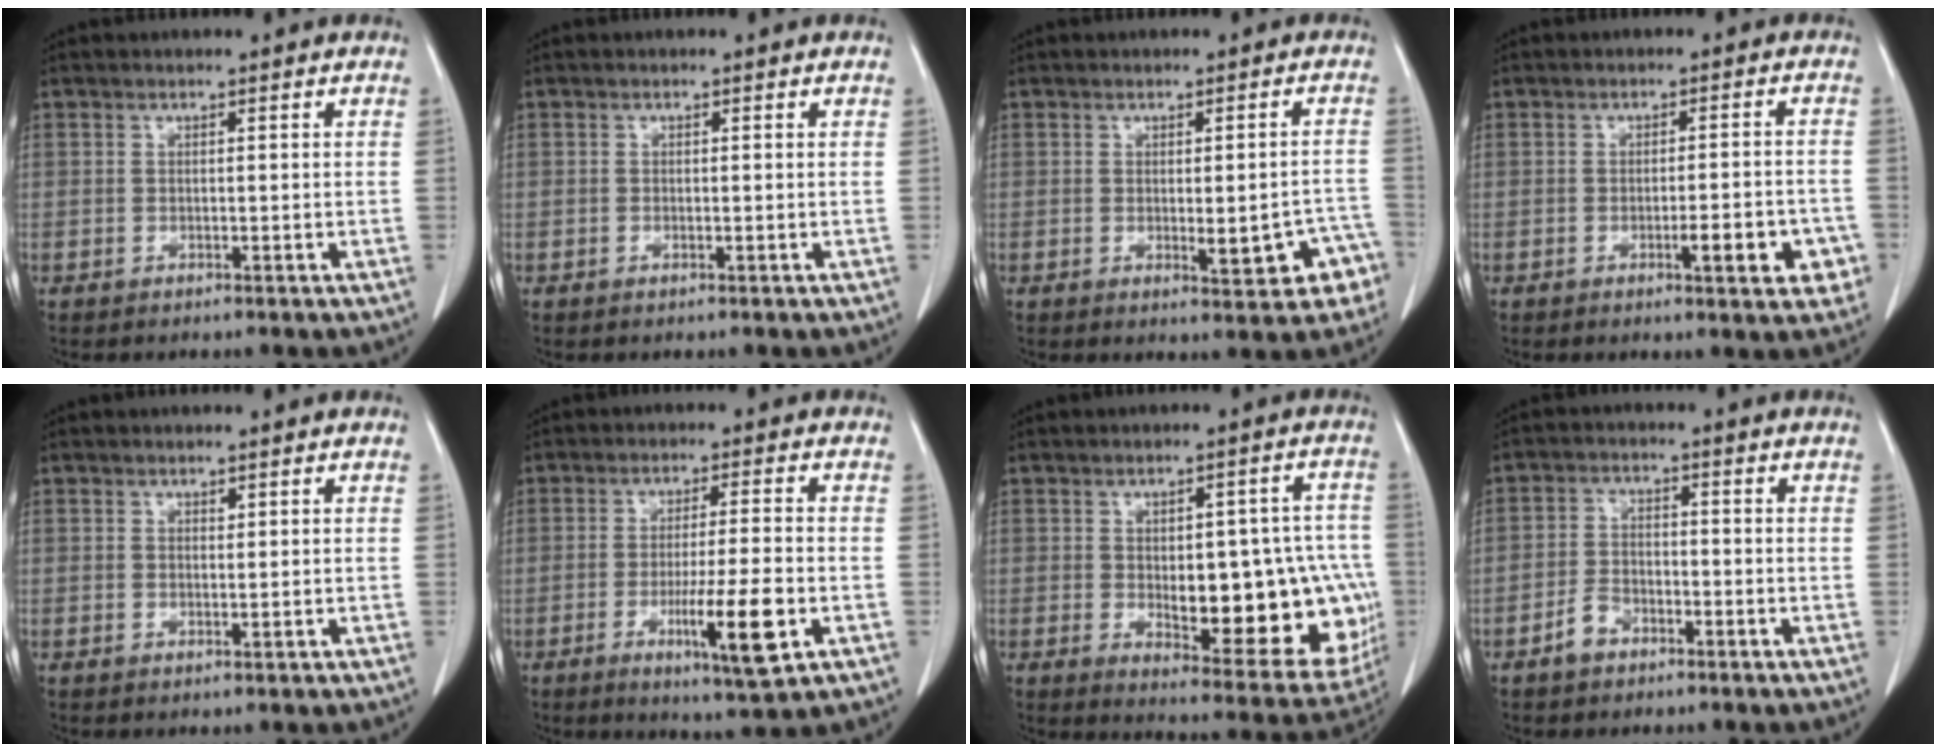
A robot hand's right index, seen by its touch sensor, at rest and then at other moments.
{"total": 0.0}
{"total": 7.3, "force": [-2.6, 2.2, 6.5], "torque": [-0.070, 0.009, -0.027]}
{"total": 6.5, "force": [-2.5, 1.3, 5.8], "torque": [-0.072, 0.002, -0.028]}
{"total": 0.6, "force": [0.4, 0.2, 0.3], "torque": [-0.006, -0.005, 0.006]}
{"total": 10.1, "force": [-3.5, 0.3, 9.5], "torque": [-0.154, -0.023, -0.055]}
{"total": 19.9, "force": [-2.7, 7.9, 18.1], "torque": [-0.163, 0.019, -0.003]}
{"total": 4.1, "force": [-2.5, 2.9, 1.7], "torque": [-0.031, 0.010, -0.045]}